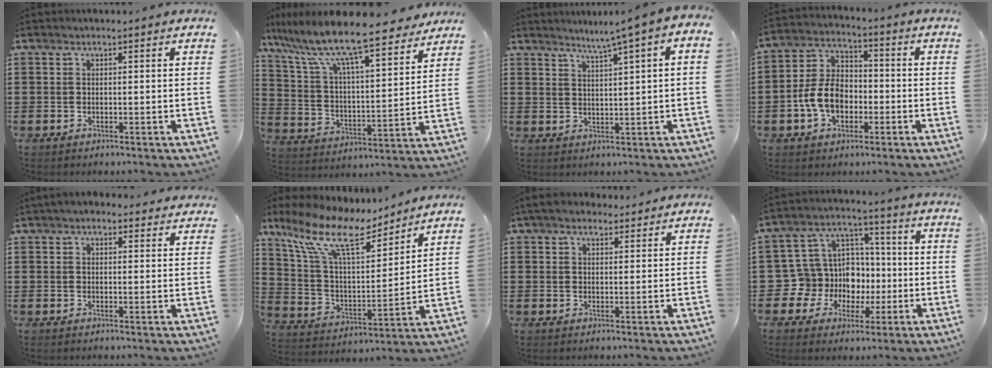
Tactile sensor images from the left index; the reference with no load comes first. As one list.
[{"total": 10.6, "force": [9.2, 0.4, 5.4], "torque": [-0.142, -0.059, 0.151]}, {"total": 2.7, "force": [1.8, -0.7, 1.9], "torque": [-0.040, -0.018, 0.027]}, {"total": 8.1, "force": [-2.5, 5.5, 5.4], "torque": [-0.132, 0.009, -0.053]}, {"total": 2.7, "force": [2.3, 1.2, 1.0], "torque": [-0.026, 0.003, 0.041]}, {"total": 12.7, "force": [9.5, 3.4, 7.7], "torque": [-0.184, -0.054, 0.165]}, {"total": 3.2, "force": [2.5, 1.6, 1.3], "torque": [-0.034, 0.008, 0.047]}, {"total": 11.3, "force": [-1.1, 10.7, 3.4], "torque": [-0.115, -0.004, -0.012]}]